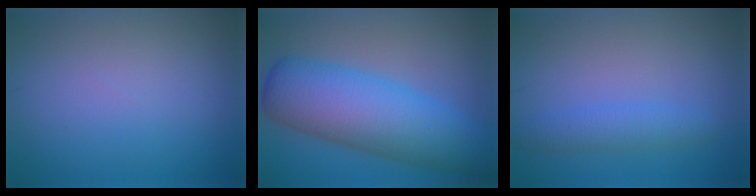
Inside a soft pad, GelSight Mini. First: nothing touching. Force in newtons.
{"total": 10.0, "press": 10.0, "slide": 0.2}
{"total": 2.3, "press": 2.3, "slide": 0.2}